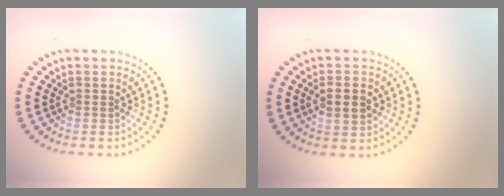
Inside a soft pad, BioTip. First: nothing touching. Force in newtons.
{"total": 2.8, "press": 2.8, "slide": 0.2}